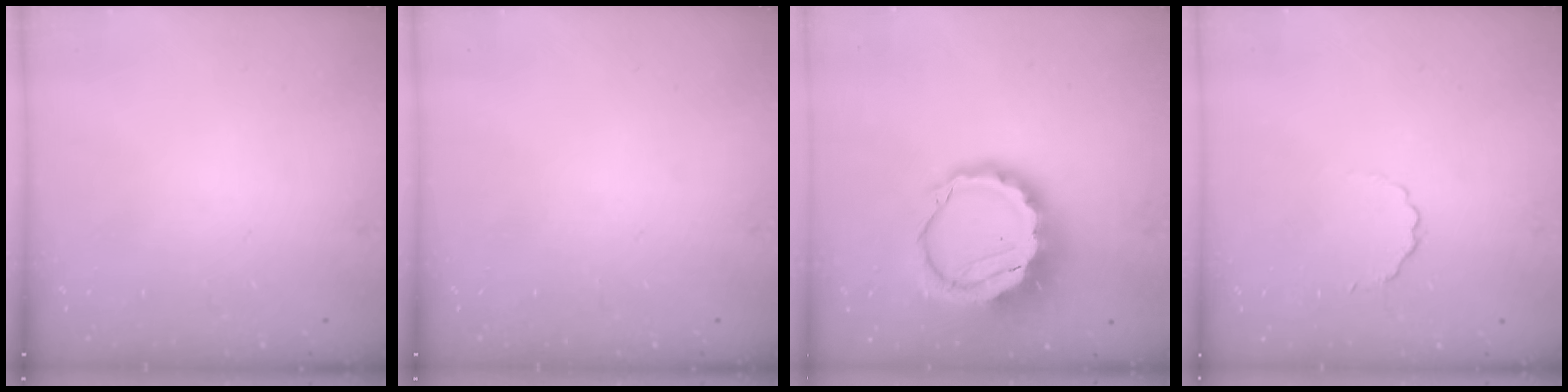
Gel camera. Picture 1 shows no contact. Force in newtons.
{"total": 0.0}
{"total": 13.2, "press": 12.9, "slide": 2.8}
{"total": 2.6, "press": 2.5, "slide": 0.8}